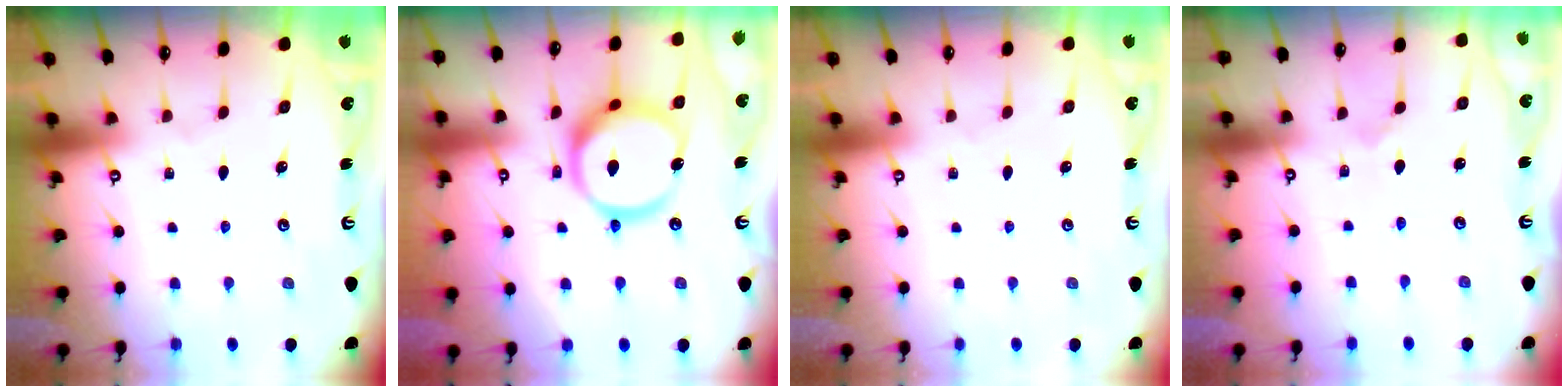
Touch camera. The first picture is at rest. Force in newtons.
{"total": 15.7, "press": 15.6, "slide": 1.5}
{"total": 0.0}
{"total": 1.0, "press": 0.9, "slide": 0.4}